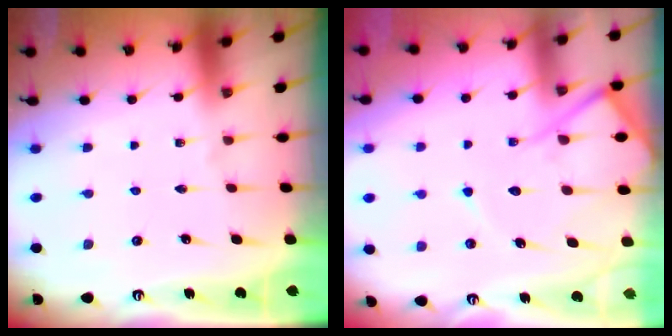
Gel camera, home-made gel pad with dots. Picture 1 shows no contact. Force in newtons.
{"total": 11.9, "press": 11.8, "slide": 1.3}